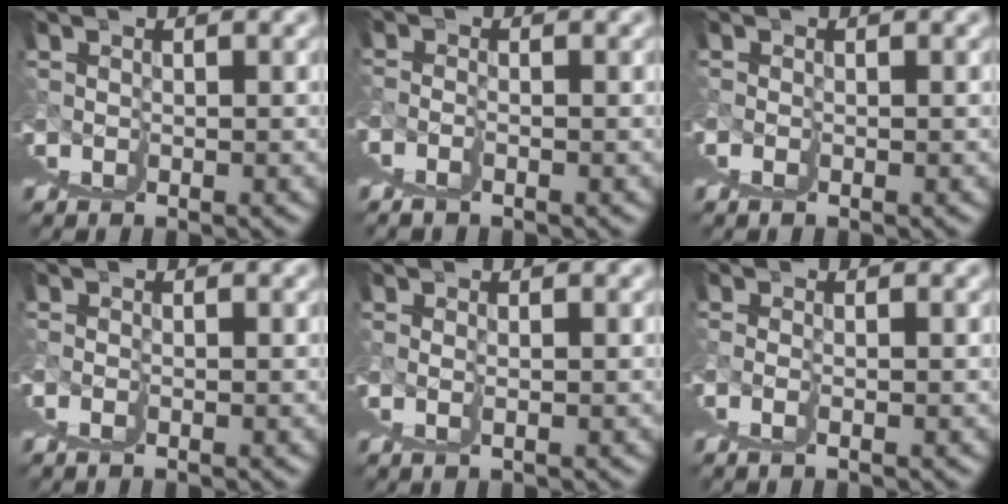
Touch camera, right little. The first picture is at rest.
{"total": 0.9, "force": [0.5, -0.4, 0.6], "torque": [-0.007, 0.010, 0.009]}
{"total": 0.0}
{"total": 0.0}
{"total": 0.0}
{"total": 0.8, "force": [0.3, 0.5, 0.6], "torque": [-0.010, 0.010, 0.003]}